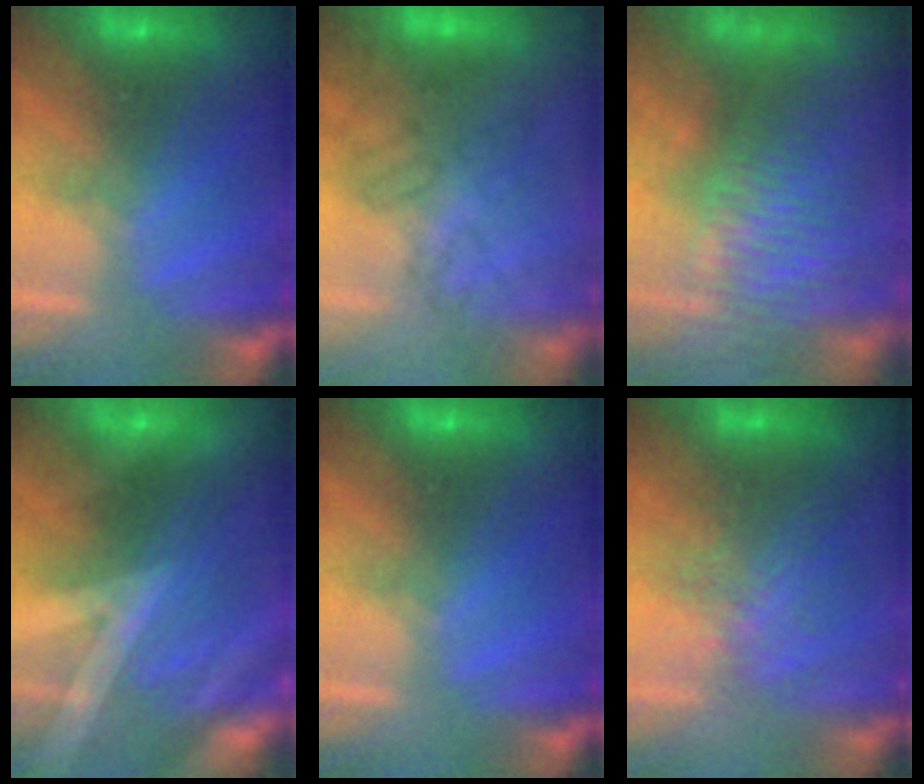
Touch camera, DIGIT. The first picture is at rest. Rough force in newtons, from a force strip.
{"total": 4.6}
{"total": 8.4}
{"total": 2.9}
{"total": 0.0}
{"total": 2.8}